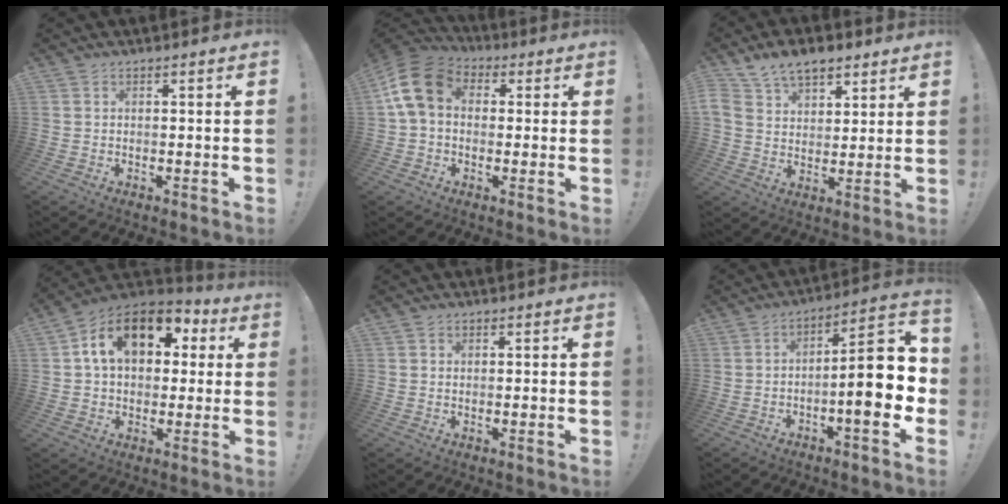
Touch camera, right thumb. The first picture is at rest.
{"total": 13.3, "force": [2.9, 9.8, 8.5], "torque": [-0.150, 0.008, 0.058]}
{"total": 10.0, "force": [6.7, 6.0, 4.4], "torque": [-0.078, -0.027, 0.131]}
{"total": 17.2, "force": [6.1, 11.2, 11.5], "torque": [-0.174, -0.006, 0.109]}
{"total": 1.0, "force": [0.7, 0.7, 0.0], "torque": [0.008, -0.002, 0.012]}
{"total": 16.3, "force": [-2.4, 4.4, 15.5], "torque": [-0.200, 0.010, -0.037]}